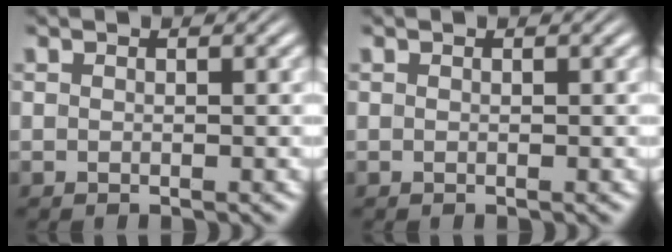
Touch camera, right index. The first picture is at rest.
{"total": 0.0}